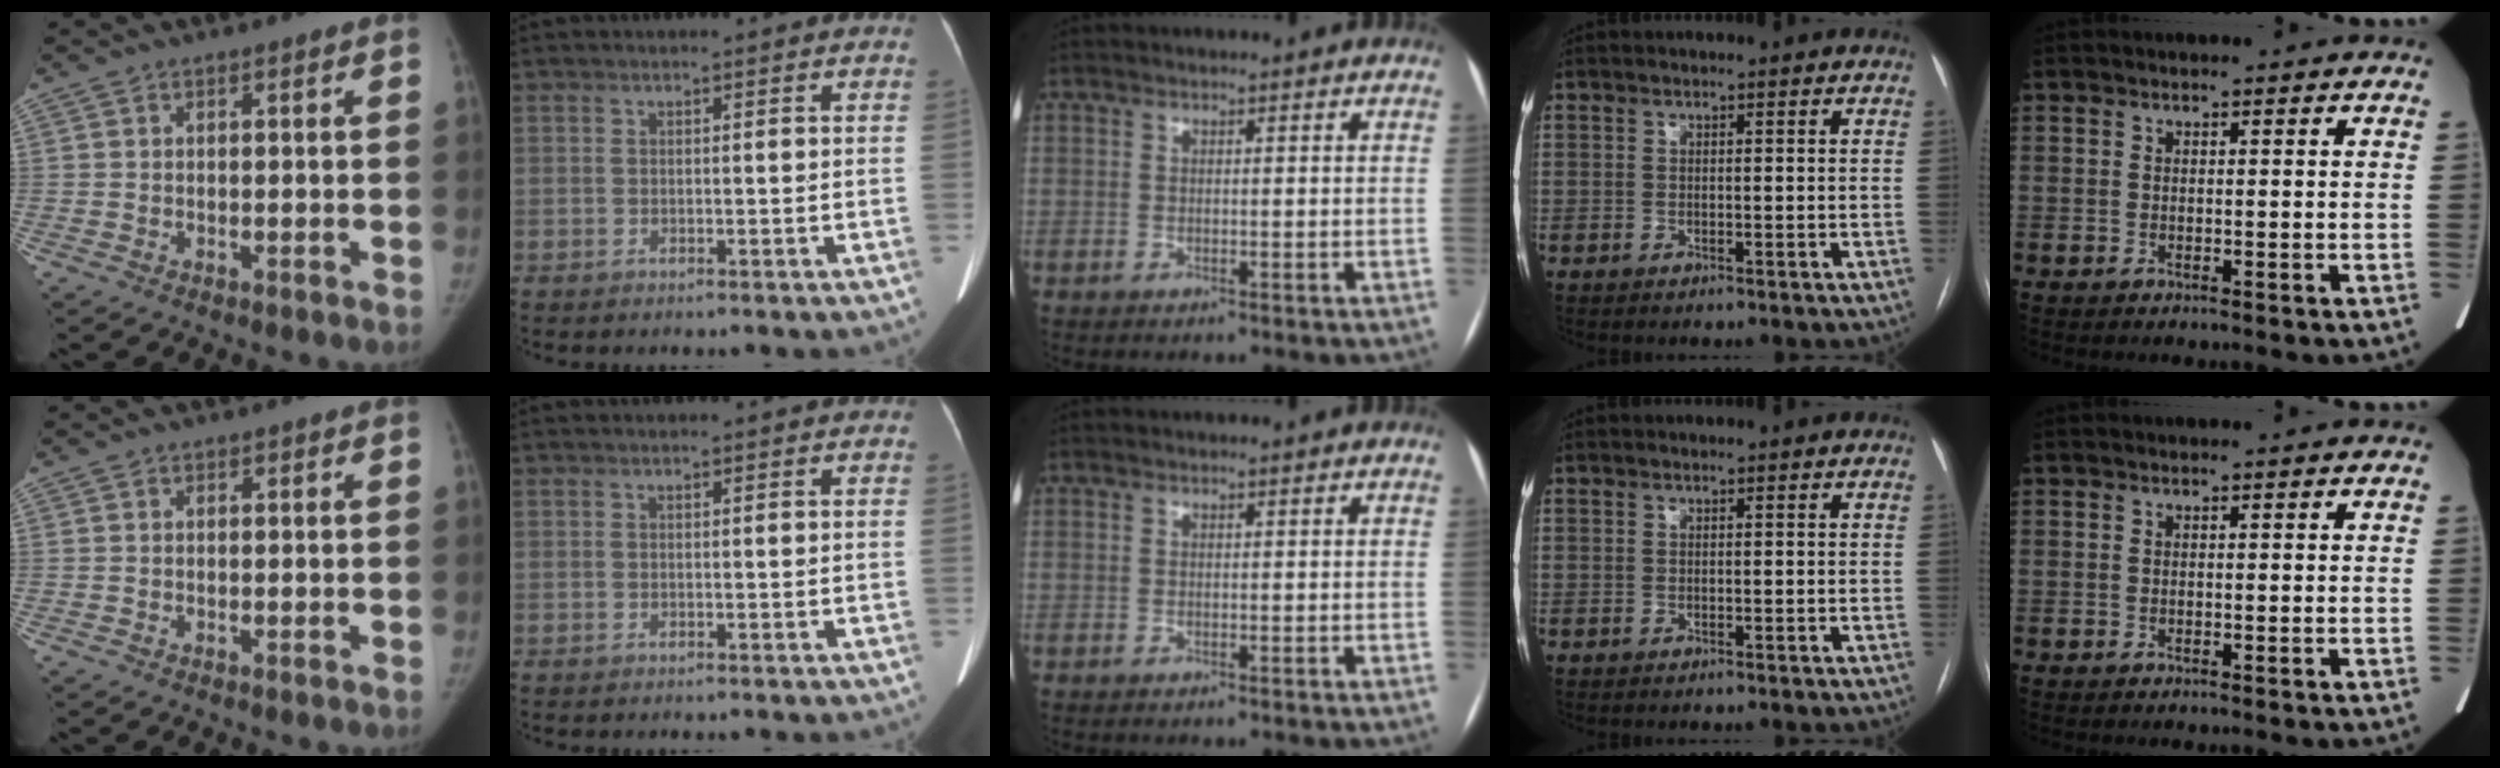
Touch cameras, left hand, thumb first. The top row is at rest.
{}